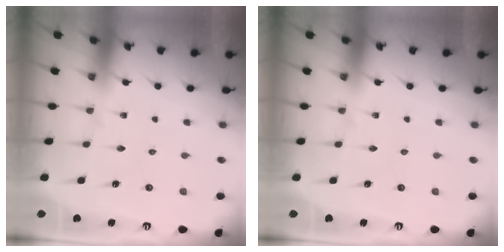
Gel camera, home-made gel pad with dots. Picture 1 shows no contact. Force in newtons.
{"total": 0.0}